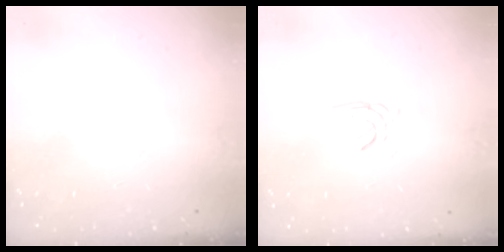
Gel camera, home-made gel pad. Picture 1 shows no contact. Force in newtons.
{"total": 1.5, "press": 1.5, "slide": 0.1}